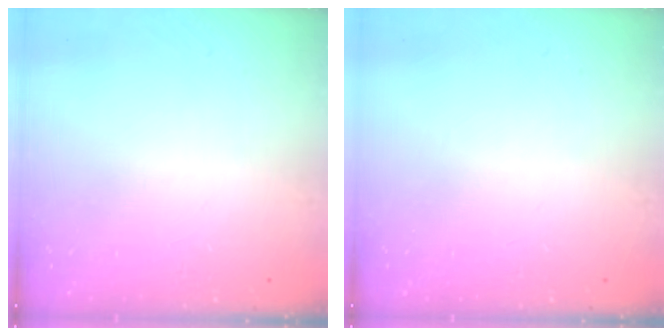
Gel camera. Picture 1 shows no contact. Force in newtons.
{"total": 0.0}